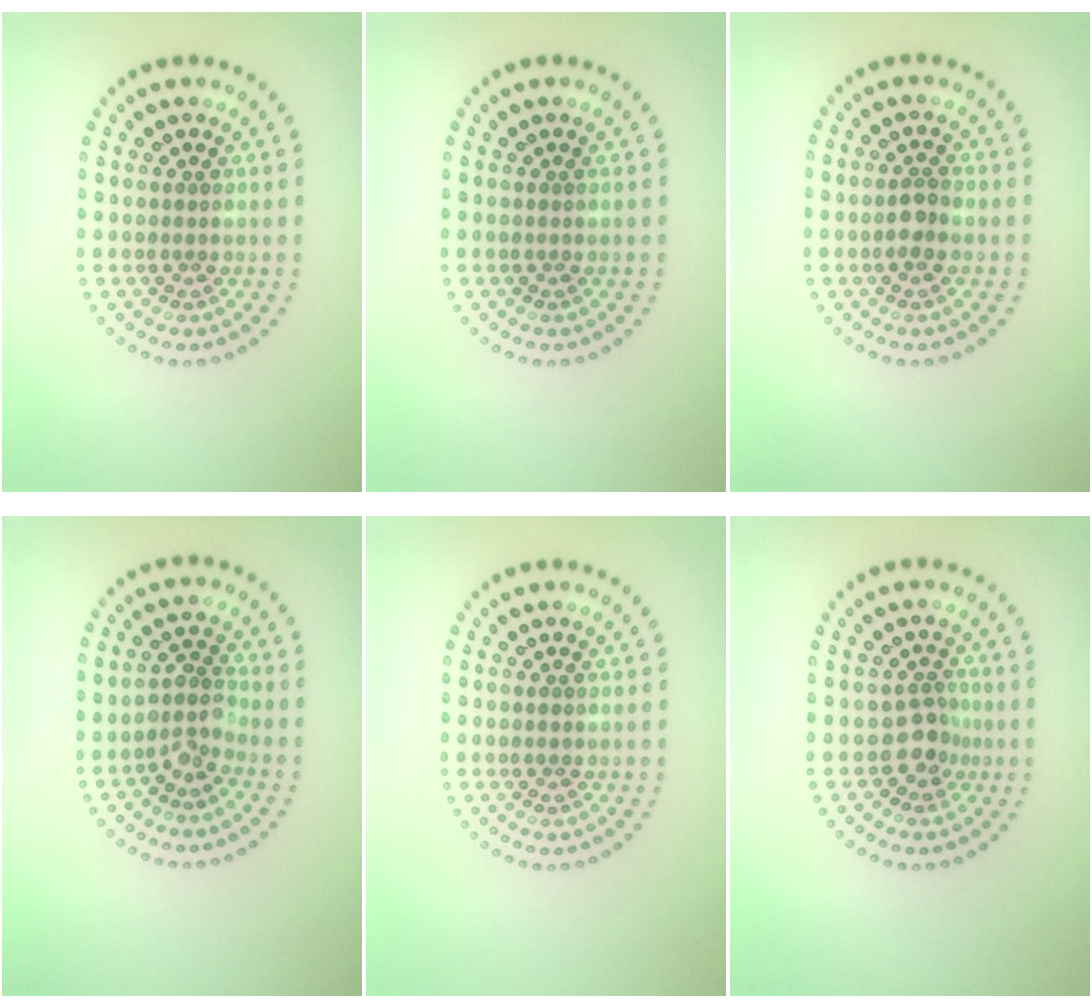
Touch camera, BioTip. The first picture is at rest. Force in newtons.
{"total": 0.0}
{"total": 1.8, "press": 1.8, "slide": 0.4}
{"total": 2.4, "press": 1.9, "slide": 1.5}
{"total": 0.5, "press": 0.5, "slide": 0.2}
{"total": 2.2, "press": 1.6, "slide": 1.5}